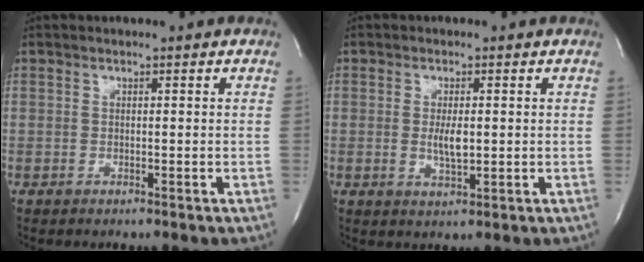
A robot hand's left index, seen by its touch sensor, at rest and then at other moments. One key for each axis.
{"total": 2.9, "fx": 0.0, "fy": 0.9, "fz": 2.8, "tx": -0.053, "ty": -0.009, "tz": 0.002}